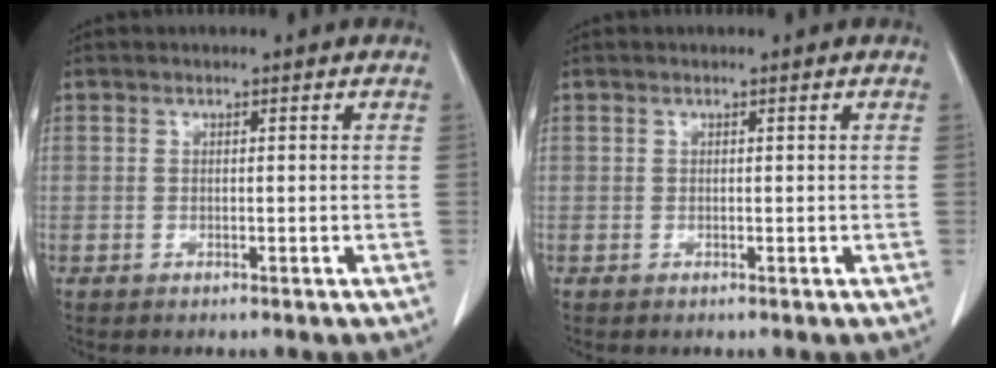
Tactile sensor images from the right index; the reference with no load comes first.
{"total": 0.0}